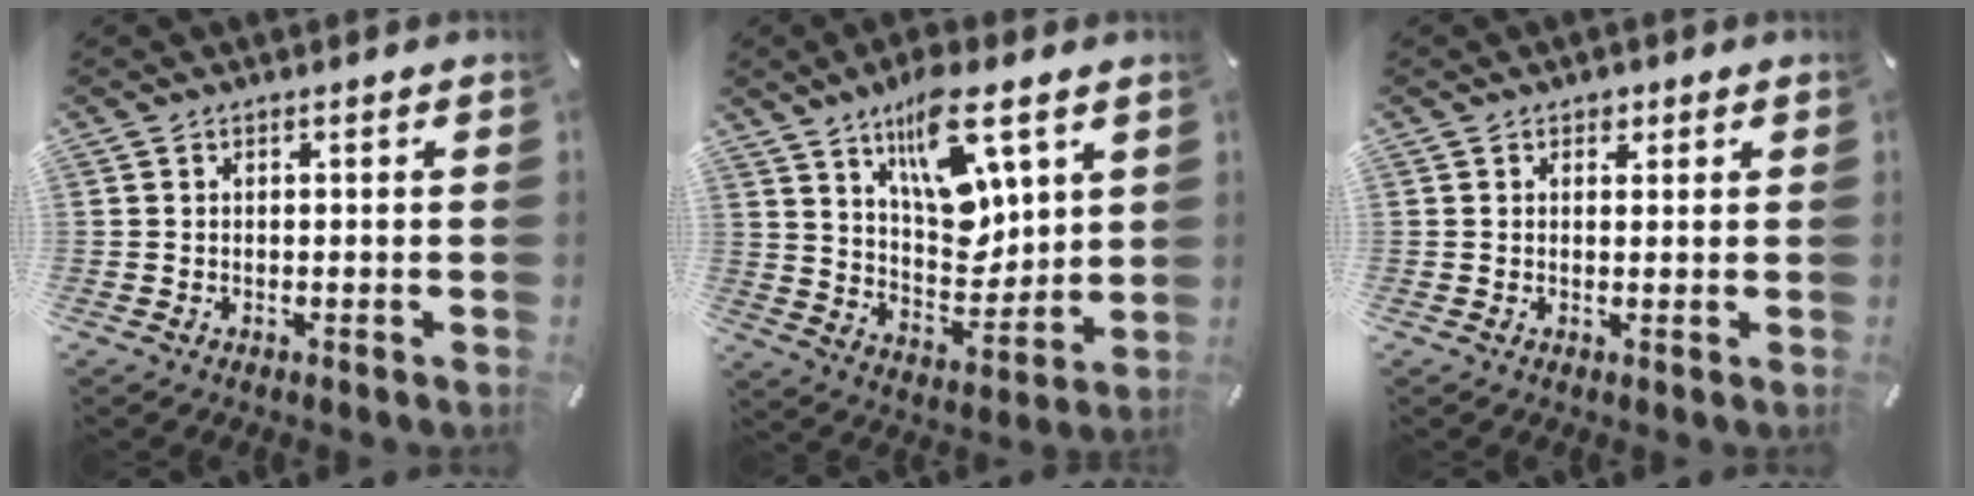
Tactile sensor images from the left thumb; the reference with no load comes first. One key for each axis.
{"total": 15.9, "fx": 9.2, "fy": 7.7, "fz": 10.5, "tx": -0.151, "ty": -0.050, "tz": 0.159}
{"total": 1.6, "fx": 0.8, "fy": 1.3, "fz": 0.5, "tx": 0.004, "ty": -0.003, "tz": 0.012}